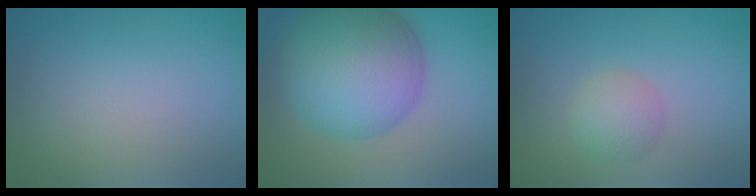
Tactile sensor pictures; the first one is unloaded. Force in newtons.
{"total": 11.1, "press": 11.1, "slide": 0.2}
{"total": 2.3, "press": 2.3, "slide": 0.1}